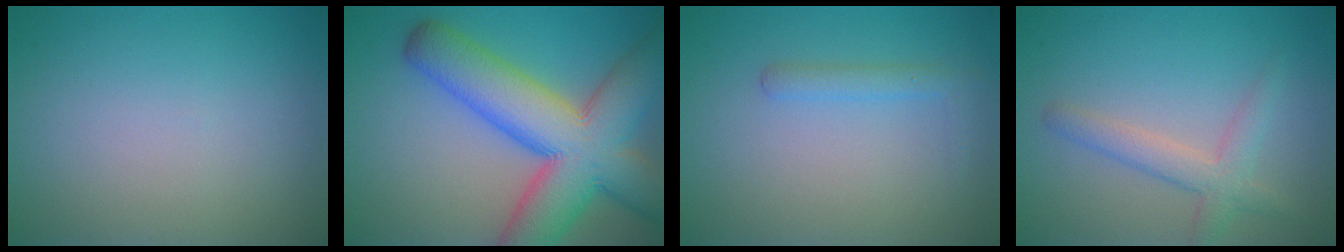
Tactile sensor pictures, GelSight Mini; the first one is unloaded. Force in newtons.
{"total": 12.5, "press": 12.4, "slide": 0.5}
{"total": 1.6, "press": 1.6, "slide": 0.1}
{"total": 3.0, "press": 3.0, "slide": 0.1}